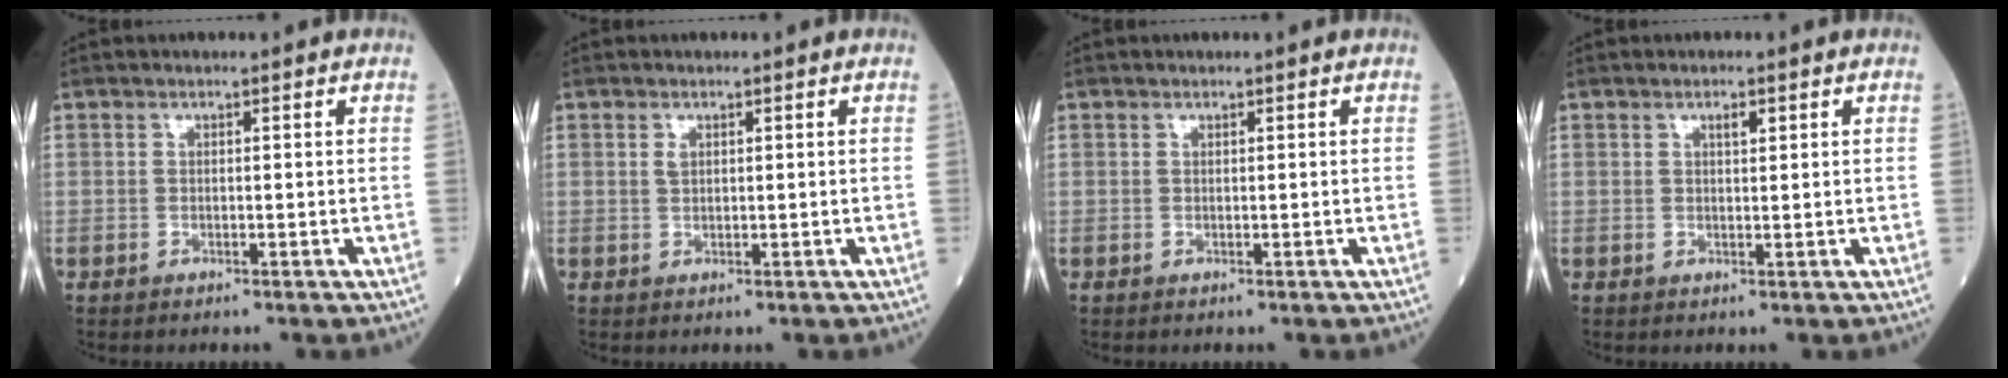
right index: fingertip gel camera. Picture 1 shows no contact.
{"total": 1.0, "force": [0.5, 0.5, 0.6], "torque": [-0.013, -0.001, 0.009]}
{"total": 0.0}
{"total": 1.3, "force": [0.7, 0.4, 1.1], "torque": [-0.018, 0.000, 0.010]}